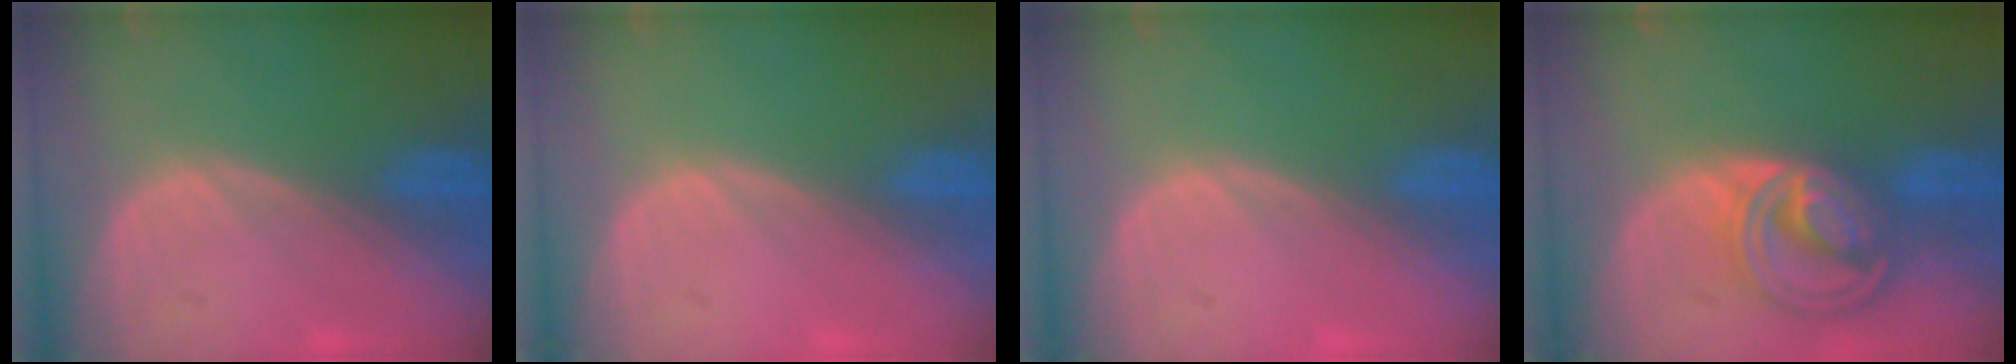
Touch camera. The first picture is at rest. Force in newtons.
{"total": 0.0}
{"total": 0.0}
{"total": 8.6, "press": 7.3, "slide": 4.6}